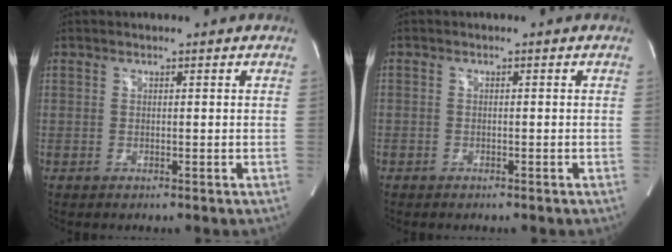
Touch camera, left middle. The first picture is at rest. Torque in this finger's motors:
{"motor_torque": [-0.99, 1.15, -1.05, -0.18]}